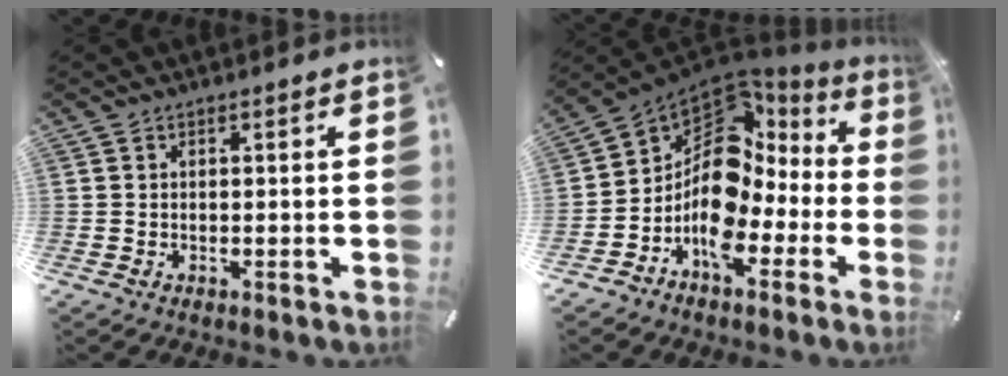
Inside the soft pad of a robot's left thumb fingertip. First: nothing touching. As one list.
[{"total": 13.1, "force": [-1.6, 9.4, 9.0], "torque": [-0.172, -0.023, -0.035]}]